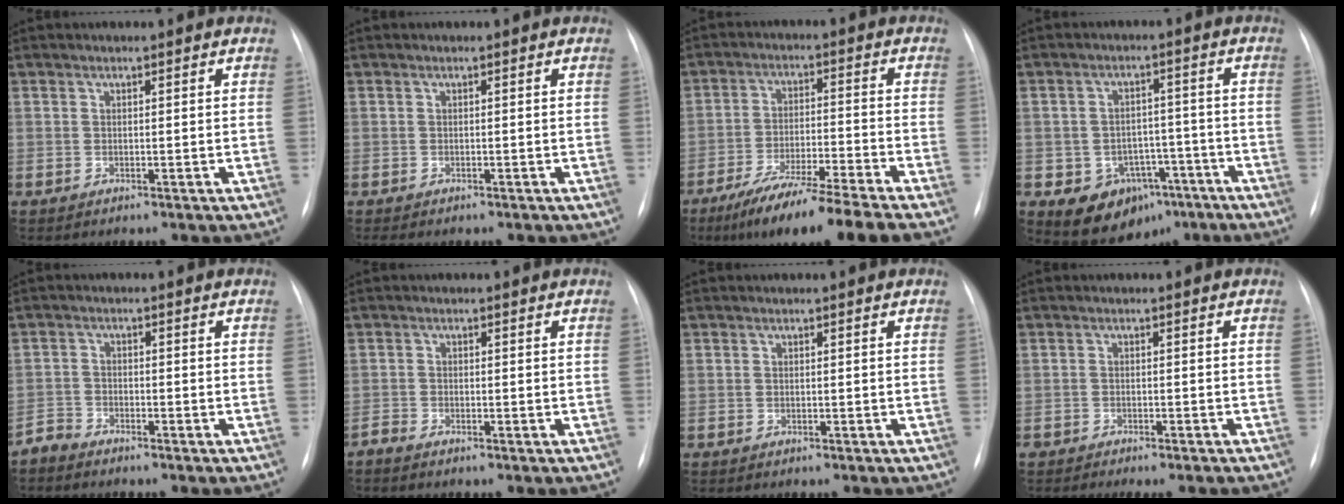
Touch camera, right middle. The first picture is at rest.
{"total": 2.4, "force": [-1.9, 0.8, 1.1], "torque": [-0.015, -0.005, -0.020]}
{"total": 13.6, "force": [-10.3, -1.0, 8.8], "torque": [-0.151, -0.039, -0.171]}
{"total": 9.0, "force": [-4.7, 6.7, 3.8], "torque": [-0.057, 0.024, -0.057]}
{"total": 2.3, "force": [-2.2, 0.5, -0.4], "torque": [0.012, -0.005, -0.045]}
{"total": 1.1, "force": [-1.1, 0.1, 0.2], "torque": [-0.008, -0.002, -0.023]}
{"total": 0.0}
{"total": 7.3, "force": [-6.3, 1.6, 3.3], "torque": [-0.035, -0.003, -0.084]}